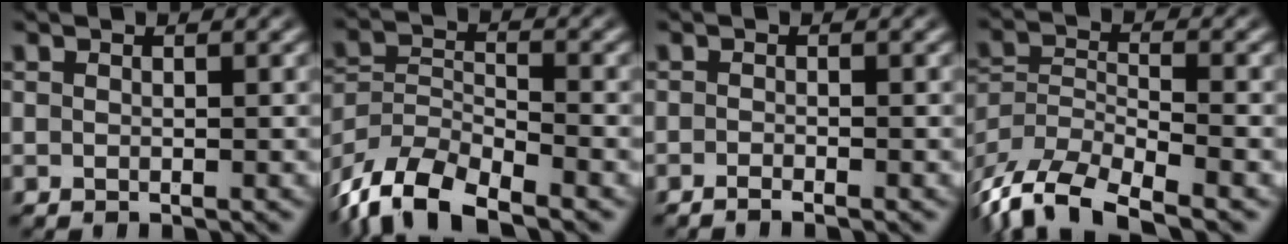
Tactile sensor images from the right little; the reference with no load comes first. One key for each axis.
{"total": 8.9, "fx": -5.2, "fy": 5.5, "fz": 4.7, "tx": -0.102, "ty": -0.039, "tz": -0.075}
{"total": 1.3, "fx": -1.2, "fy": -0.4, "fz": 0.3, "tx": -0.009, "ty": -0.005, "tz": -0.020}
{"total": 9.3, "fx": -5.5, "fy": 5.5, "fz": 5.2, "tx": -0.113, "ty": -0.037, "tz": -0.079}